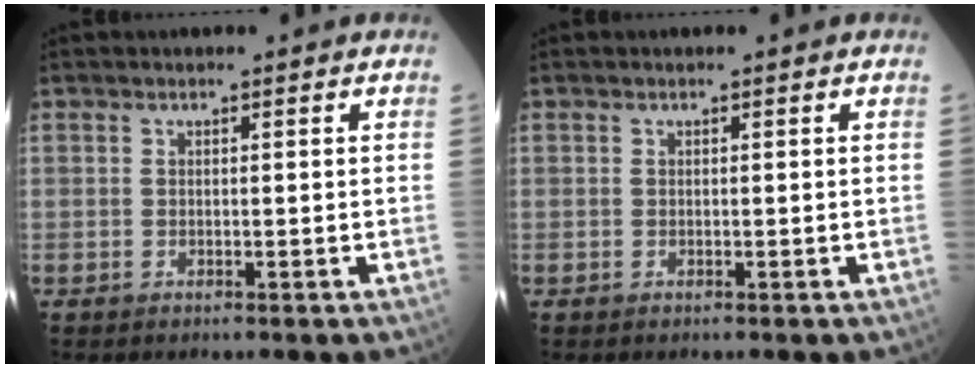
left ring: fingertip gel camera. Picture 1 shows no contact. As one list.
[{"total": 0.0}]